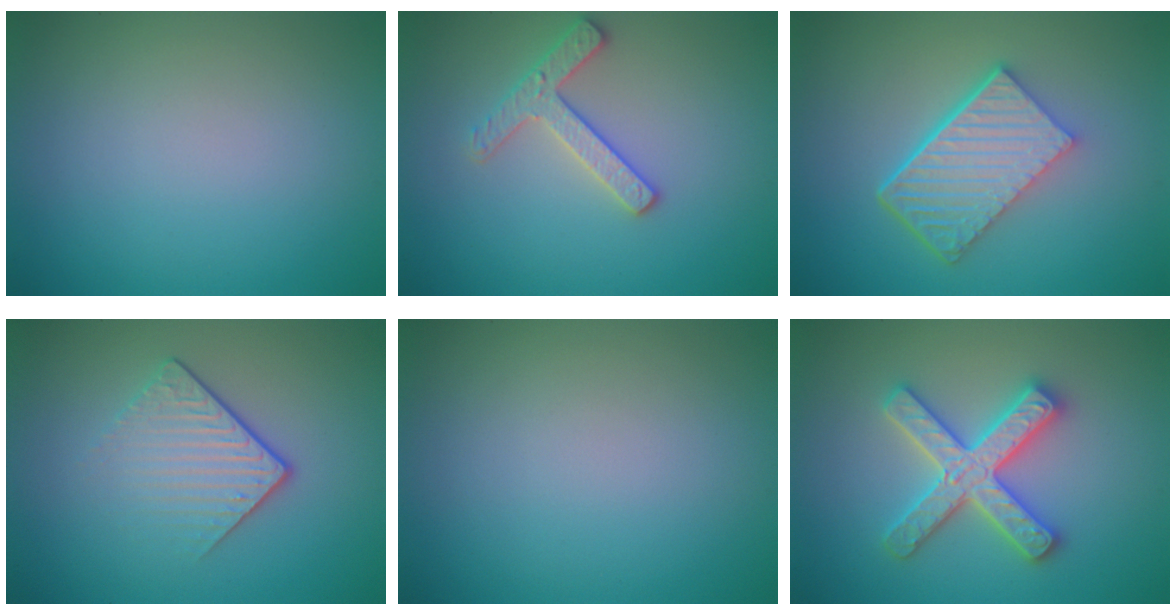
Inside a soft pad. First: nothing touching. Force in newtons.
{"total": 2.6, "press": 2.6, "slide": 0.3}
{"total": 6.7, "press": 4.4, "slide": 4.9}
{"total": 4.0, "press": 2.5, "slide": 3.2}
{"total": 0.0}
{"total": 5.0, "press": 4.9, "slide": 0.9}